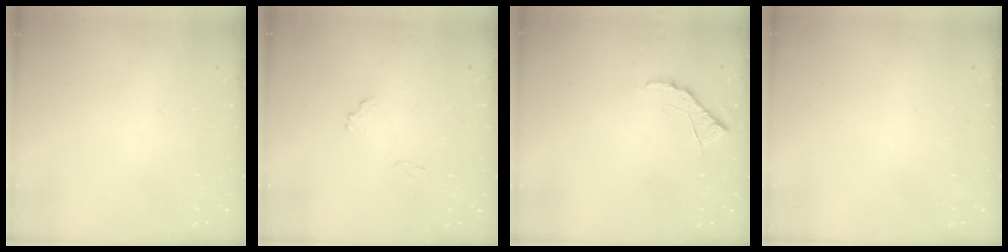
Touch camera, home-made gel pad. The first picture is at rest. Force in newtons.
{"total": 7.7, "press": 7.7, "slide": 0.5}
{"total": 6.7, "press": 6.7, "slide": 0.6}
{"total": 0.0}